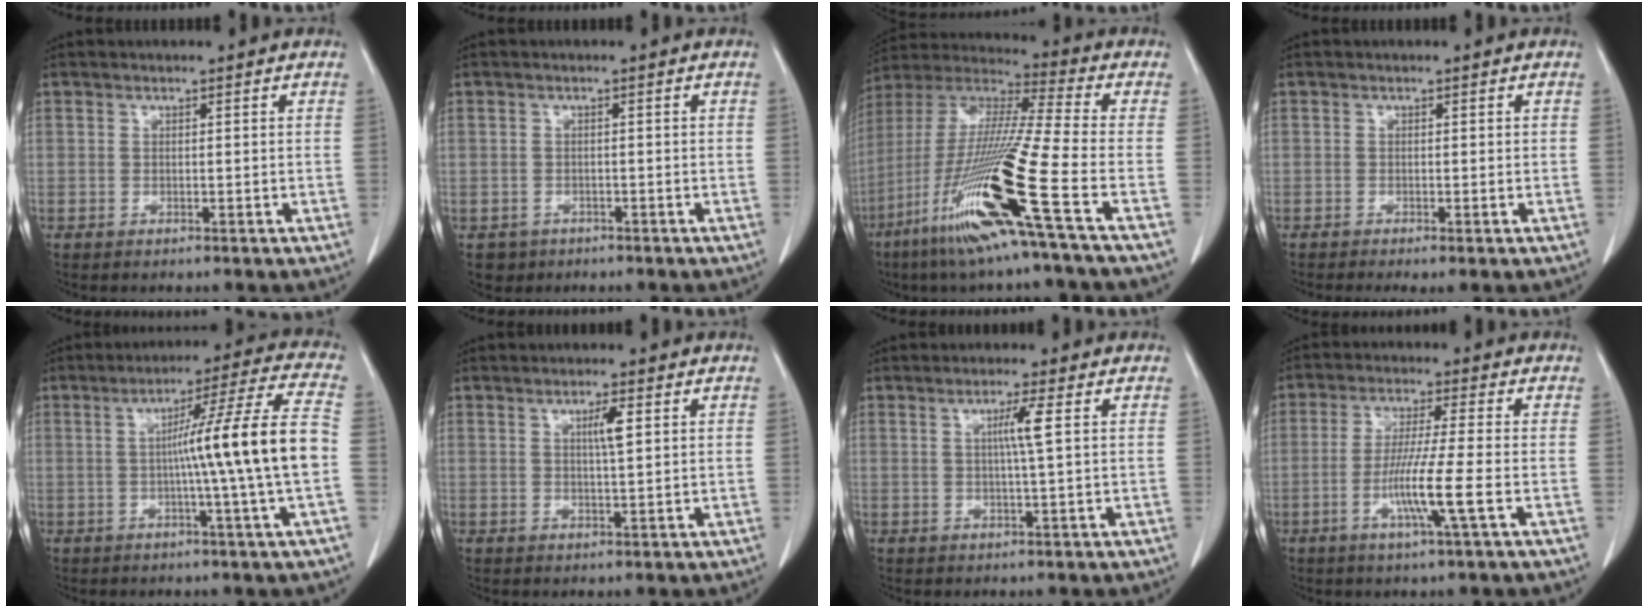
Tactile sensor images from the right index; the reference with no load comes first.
{"total": 2.4, "force": [-1.3, 2.0, 0.0], "torque": [-0.003, 0.007, -0.020]}
{"total": 21.5, "force": [-9.4, -1.4, 19.2], "torque": [-0.410, -0.046, -0.188]}
{"total": 1.9, "force": [-0.9, 0.4, 1.7], "torque": [-0.026, -0.005, -0.014]}
{"total": 13.8, "force": [-1.2, -2.5, 13.5], "torque": [-0.202, 0.006, -0.022]}
{"total": 2.9, "force": [1.0, 0.1, 2.7], "torque": [-0.045, 0.000, 0.016]}
{"total": 3.3, "force": [0.7, -0.8, 3.1], "torque": [-0.058, -0.001, 0.011]}
{"total": 8.0, "force": [-2.4, -1.1, 7.5], "torque": [-0.142, -0.014, -0.048]}